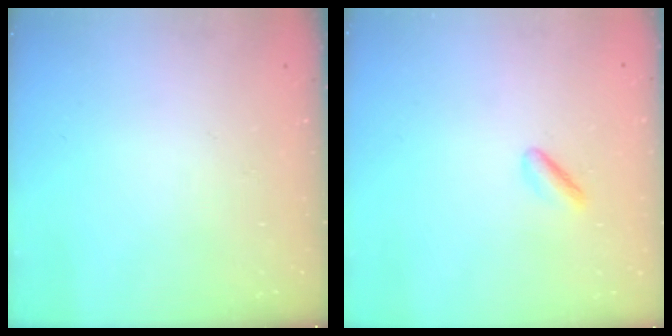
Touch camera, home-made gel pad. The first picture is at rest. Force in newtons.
{"total": 2.1, "press": 2.0, "slide": 0.6}